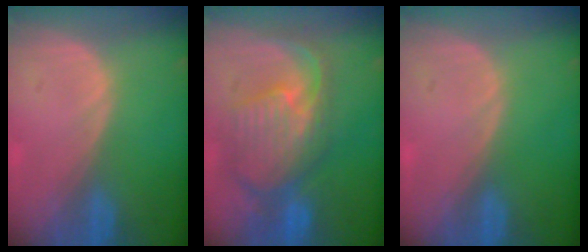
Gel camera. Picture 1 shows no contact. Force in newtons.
{"total": 11.0, "press": 9.6, "slide": 5.3}
{"total": 0.0}